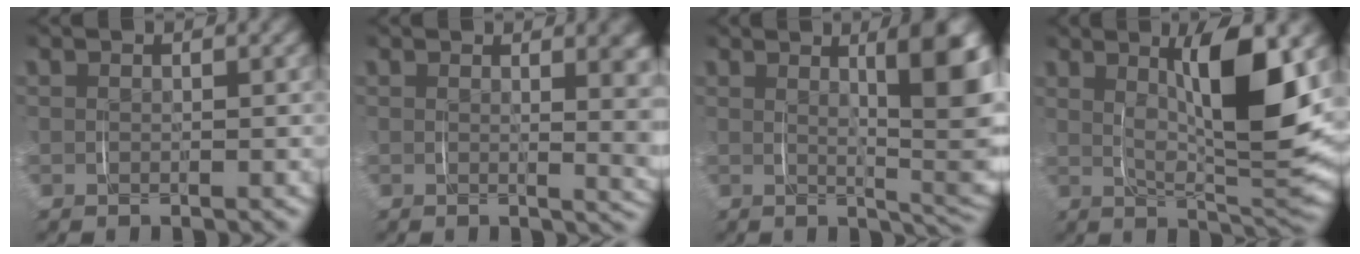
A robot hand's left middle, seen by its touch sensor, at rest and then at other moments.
{"total": 4.0, "force": [1.1, 0.9, 3.8], "torque": [-0.035, -0.004, 0.013]}
{"total": 9.3, "force": [2.0, 2.3, 8.8], "torque": [-0.096, -0.001, 0.033]}
{"total": 9.0, "force": [1.8, 2.1, 8.5], "torque": [-0.139, -0.006, 0.032]}